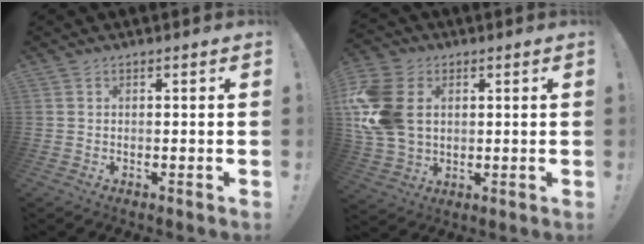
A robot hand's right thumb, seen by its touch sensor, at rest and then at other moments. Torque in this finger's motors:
{"motor_torque": [2.13, 2.15, 0.33, 0.17, 0.54]}